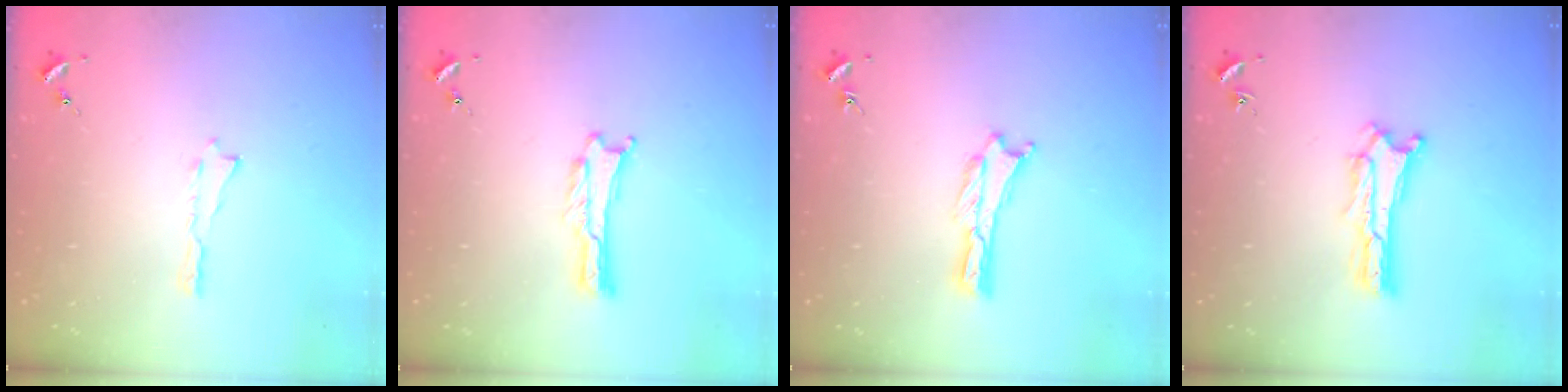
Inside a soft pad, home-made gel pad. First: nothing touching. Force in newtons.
{"total": 0.0}
{"total": 0.0}
{"total": 0.7, "press": 0.6, "slide": 0.2}